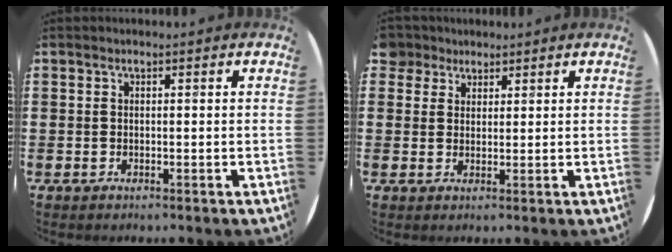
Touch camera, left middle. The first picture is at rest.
{"total": 2.9, "force": [2.3, 1.8, 0.0], "torque": [-0.001, 0.004, 0.045]}